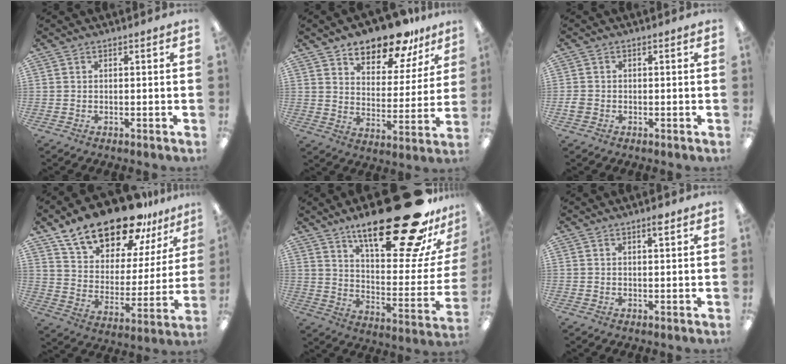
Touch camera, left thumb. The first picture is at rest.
{"total": 13.9, "force": [11.9, 5.2, 5.1], "torque": [-0.075, -0.086, 0.208]}
{"total": 1.9, "force": [-0.5, 1.5, 0.9], "torque": [-0.014, 0.004, -0.009]}
{"total": 20.8, "force": [16.8, 8.2, 9.1], "torque": [-0.163, -0.112, 0.296]}
{"total": 31.7, "force": [21.1, 9.9, 21.5], "torque": [-0.282, -0.146, 0.339]}
{"total": 2.2, "force": [1.6, 0.4, 1.5], "torque": [-0.023, -0.001, 0.026]}